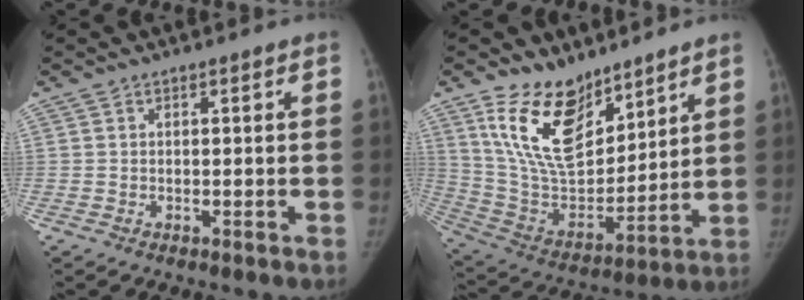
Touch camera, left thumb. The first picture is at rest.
{"total": 18.2, "force": [12.1, 9.1, 10.1], "torque": [-0.135, -0.074, 0.243]}